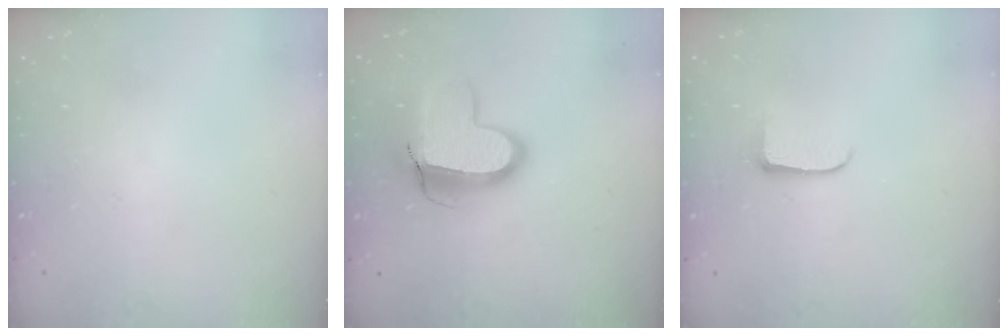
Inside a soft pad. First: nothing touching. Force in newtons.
{"total": 13.4, "press": 13.3, "slide": 1.3}
{"total": 6.2, "press": 6.1, "slide": 0.8}